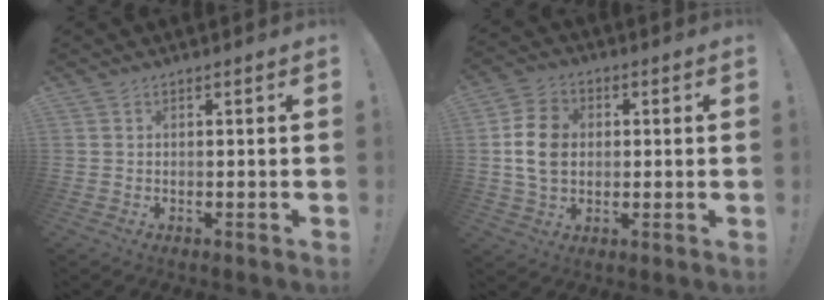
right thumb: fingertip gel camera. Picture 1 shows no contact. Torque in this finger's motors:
{"motor_torque": [-0.14, 0.39, 0.09, 0.12, 0.08]}